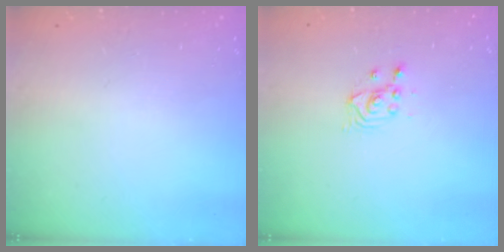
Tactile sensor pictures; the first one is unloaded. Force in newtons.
{"total": 2.4, "press": 2.4, "slide": 0.2}